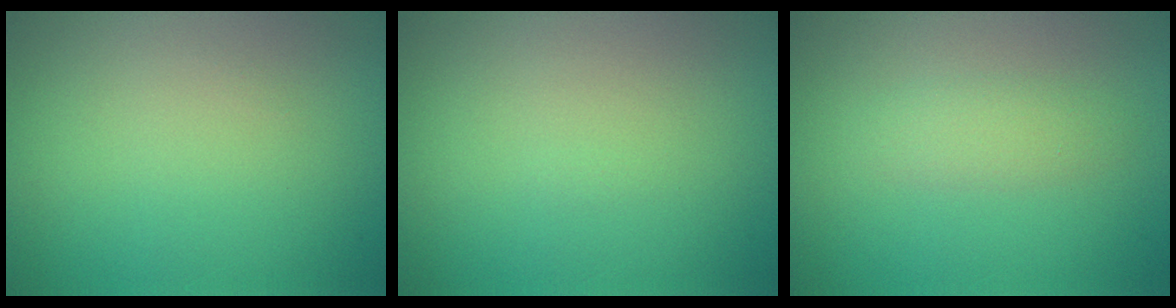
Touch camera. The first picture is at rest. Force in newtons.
{"total": 0.0}
{"total": 1.6, "press": 1.6, "slide": 0.0}